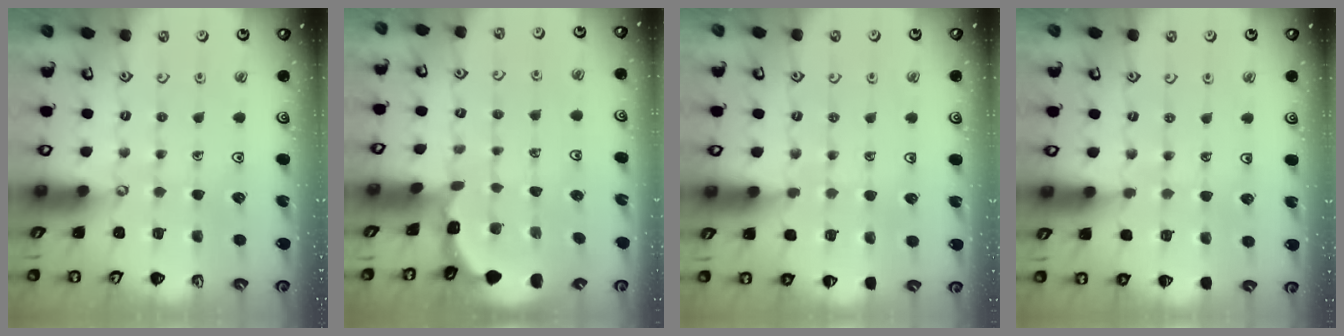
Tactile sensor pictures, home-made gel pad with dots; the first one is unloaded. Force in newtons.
{"total": 1.1, "press": 1.1, "slide": 0.2}
{"total": 3.2, "press": 3.2, "slide": 0.5}
{"total": 3.0, "press": 2.9, "slide": 0.5}